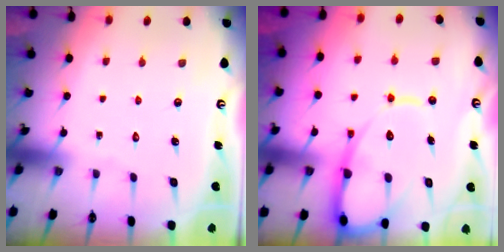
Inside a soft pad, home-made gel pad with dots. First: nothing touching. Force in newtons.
{"total": 14.1, "press": 14.0, "slide": 1.4}